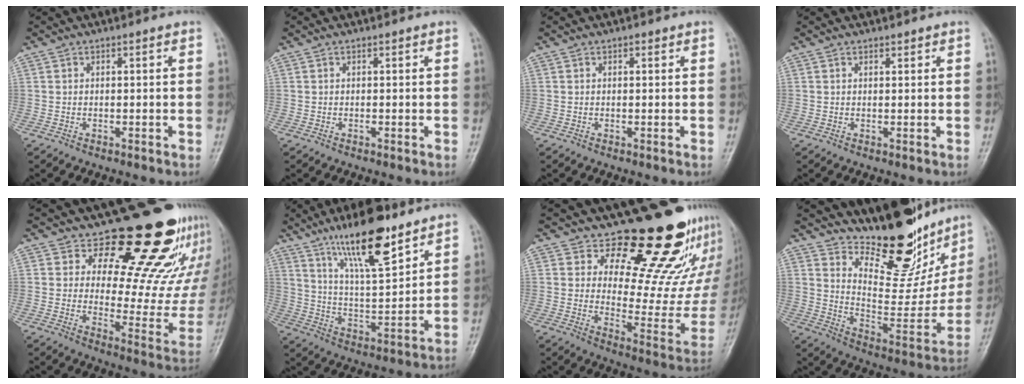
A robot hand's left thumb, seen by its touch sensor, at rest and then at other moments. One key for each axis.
{"total": 0.0}
{"total": 0.6, "fx": 0.4, "fy": 0.4, "fz": 0.3, "tx": -0.001, "ty": -0.001, "tz": 0.003}
{"total": 0.7, "fx": 0.6, "fy": 0.3, "fz": 0.2, "tx": -0.003, "ty": -0.006, "tz": 0.009}
{"total": 23.2, "fx": 17.4, "fy": 9.7, "fz": 11.9, "tx": -0.107, "ty": -0.125, "tz": 0.225}
{"total": 15.6, "fx": 10.6, "fy": 4.1, "fz": 10.7, "tx": -0.162, "ty": -0.061, "tz": 0.191}
{"total": 22.4, "fx": 17.5, "fy": 8.9, "fz": 10.8, "tx": -0.087, "ty": -0.134, "tz": 0.229}
{"total": 20.1, "fx": 16.4, "fy": 7.5, "fz": 8.8, "tx": -0.065, "ty": -0.121, "tz": 0.248}